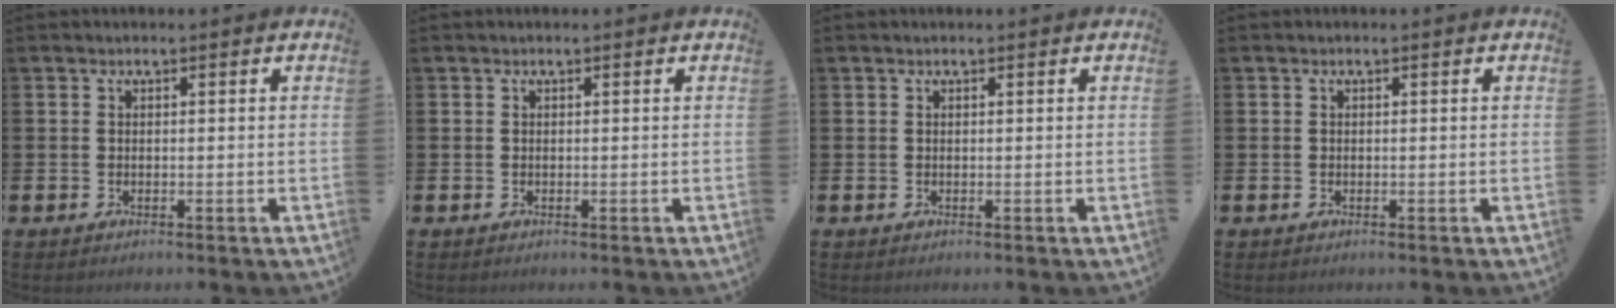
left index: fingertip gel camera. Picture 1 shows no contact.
{"total": 0.0}
{"total": 0.0}
{"total": 0.0}